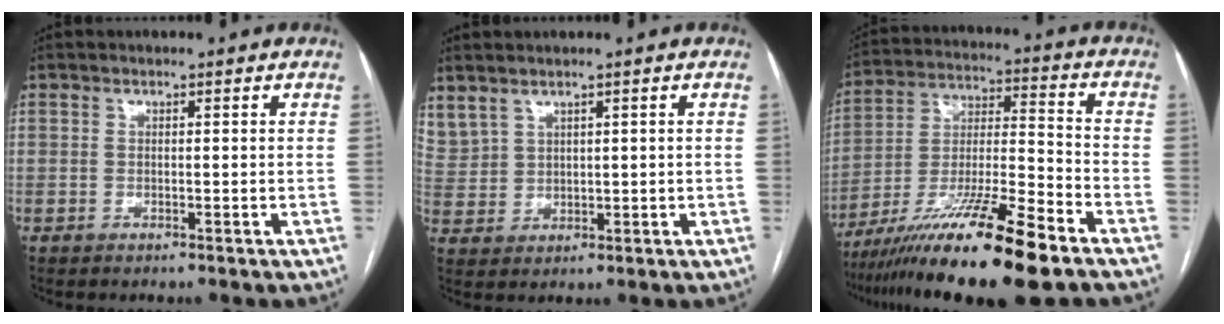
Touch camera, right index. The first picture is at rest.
{"total": 6.4, "force": [4.4, 3.9, 2.6], "torque": [-0.081, 0.012, 0.109]}
{"total": 19.7, "force": [-13.6, 0.7, 14.2], "torque": [-0.244, -0.030, -0.238]}